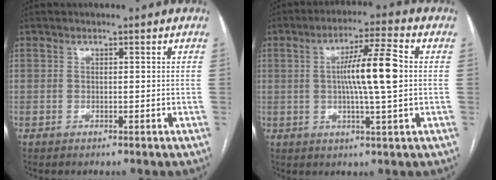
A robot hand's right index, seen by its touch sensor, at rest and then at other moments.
{"total": 9.9, "force": [0.6, 0.2, 9.8], "torque": [-0.172, 0.005, 0.007]}